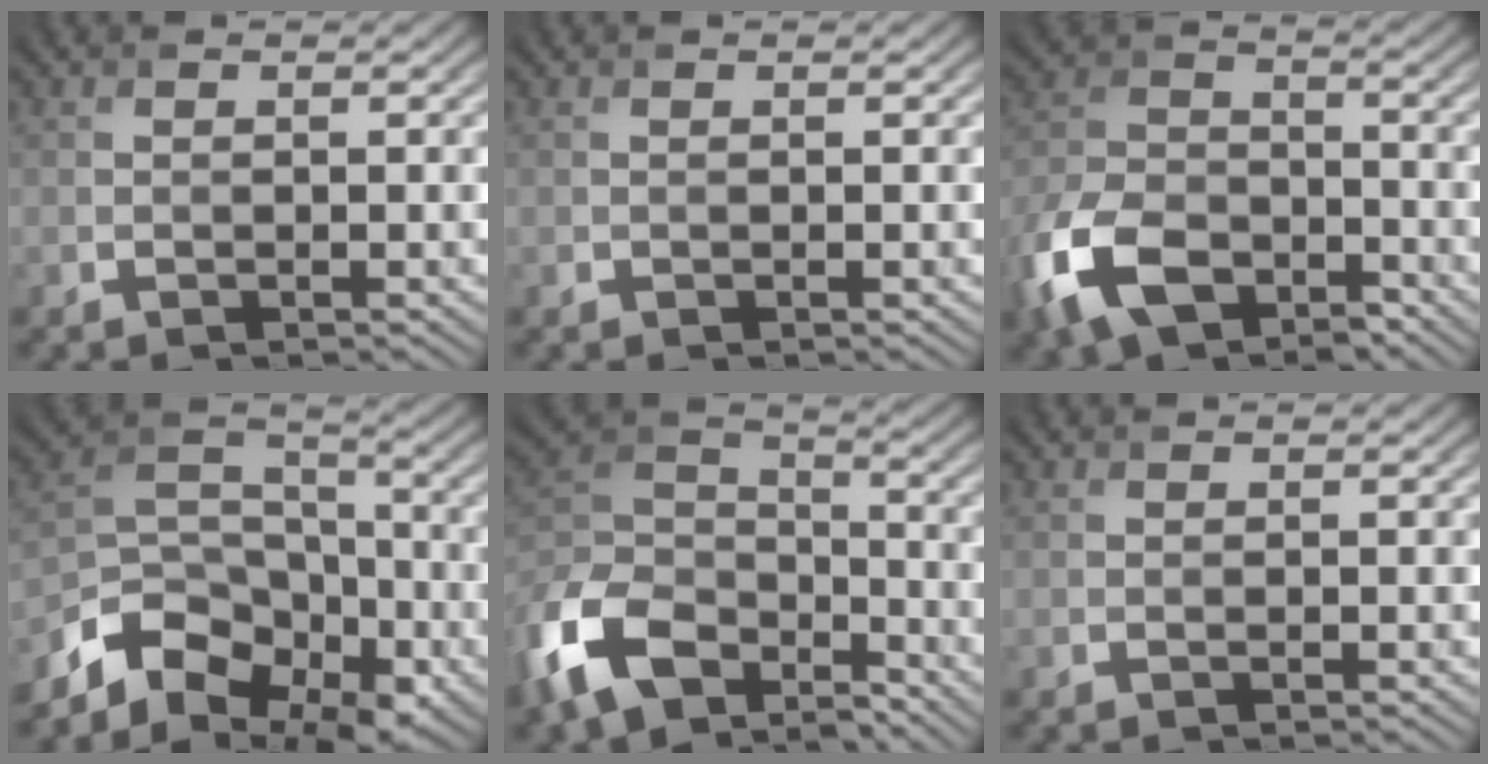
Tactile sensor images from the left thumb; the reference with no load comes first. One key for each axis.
{"total": 0.0}
{"total": 11.6, "fx": -6.8, "fy": 6.5, "fz": 6.8, "tx": -0.168, "ty": -0.016, "tz": -0.145}
{"total": 10.1, "fx": -6.7, "fy": 5.8, "fz": 4.8, "tx": -0.085, "ty": -0.007, "tz": -0.141}
{"total": 14.0, "fx": -8.9, "fy": 7.7, "fz": 7.5, "tx": -0.193, "ty": -0.014, "tz": -0.185}
{"total": 0.0}